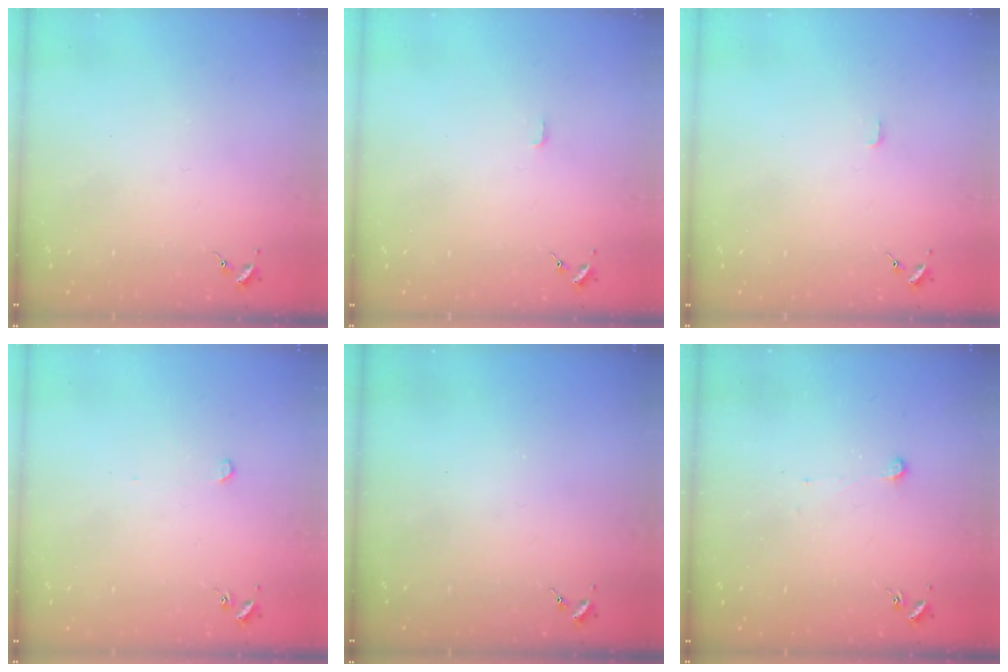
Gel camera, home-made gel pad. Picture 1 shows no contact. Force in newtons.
{"total": 2.8, "press": 2.8, "slide": 0.2}
{"total": 2.8, "press": 2.8, "slide": 0.2}
{"total": 2.6, "press": 2.6, "slide": 0.2}
{"total": 0.0}
{"total": 3.6, "press": 3.6, "slide": 0.3}